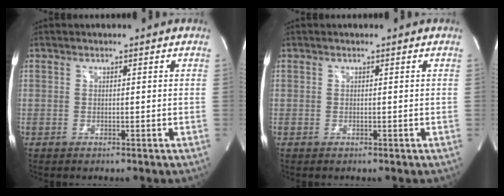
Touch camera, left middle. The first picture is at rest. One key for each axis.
{"total": 0.0}